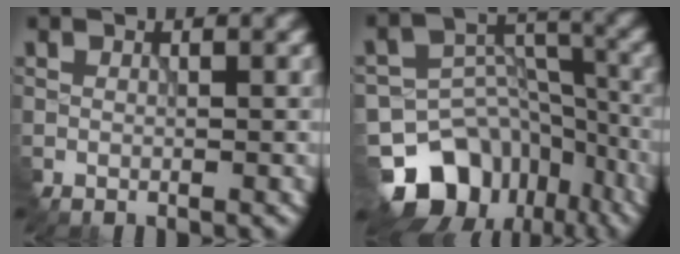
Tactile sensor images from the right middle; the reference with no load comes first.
{"total": 11.3, "force": [-7.5, 7.6, 3.7], "torque": [-0.057, 0.002, -0.122]}